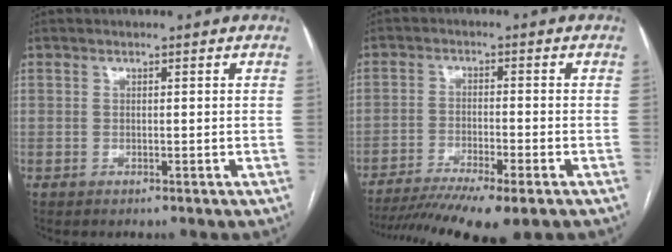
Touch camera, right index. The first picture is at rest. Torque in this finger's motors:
{"motor_torque": [1.18, -0.96, 0.53, 0.12]}